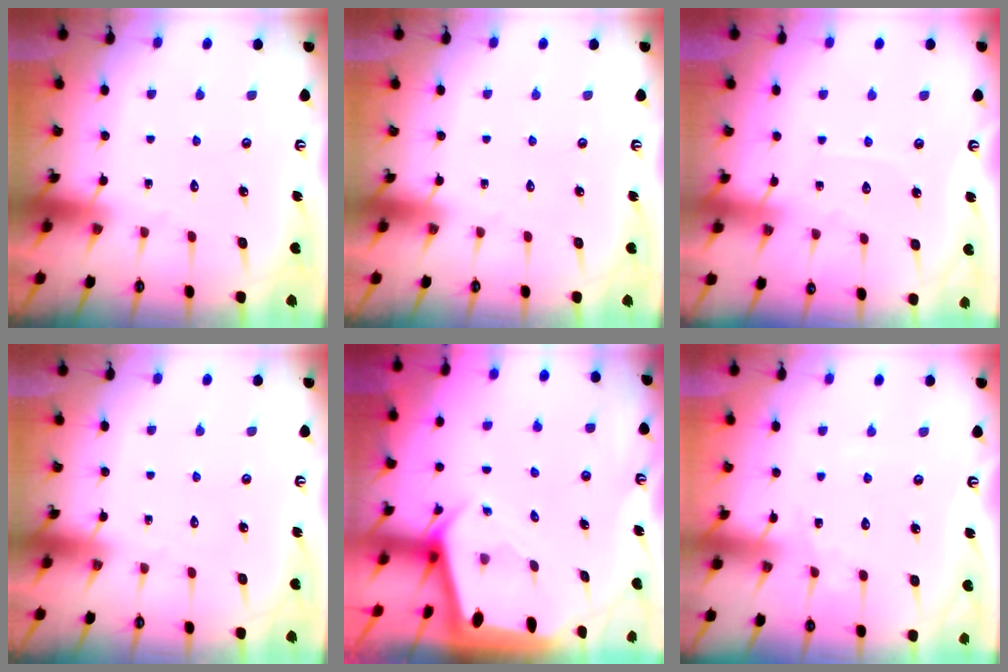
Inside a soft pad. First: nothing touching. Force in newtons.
{"total": 0.0}
{"total": 3.6, "press": 3.5, "slide": 0.4}
{"total": 0.0}
{"total": 3.4, "press": 3.4, "slide": 0.3}
{"total": 2.3, "press": 2.3, "slide": 0.3}